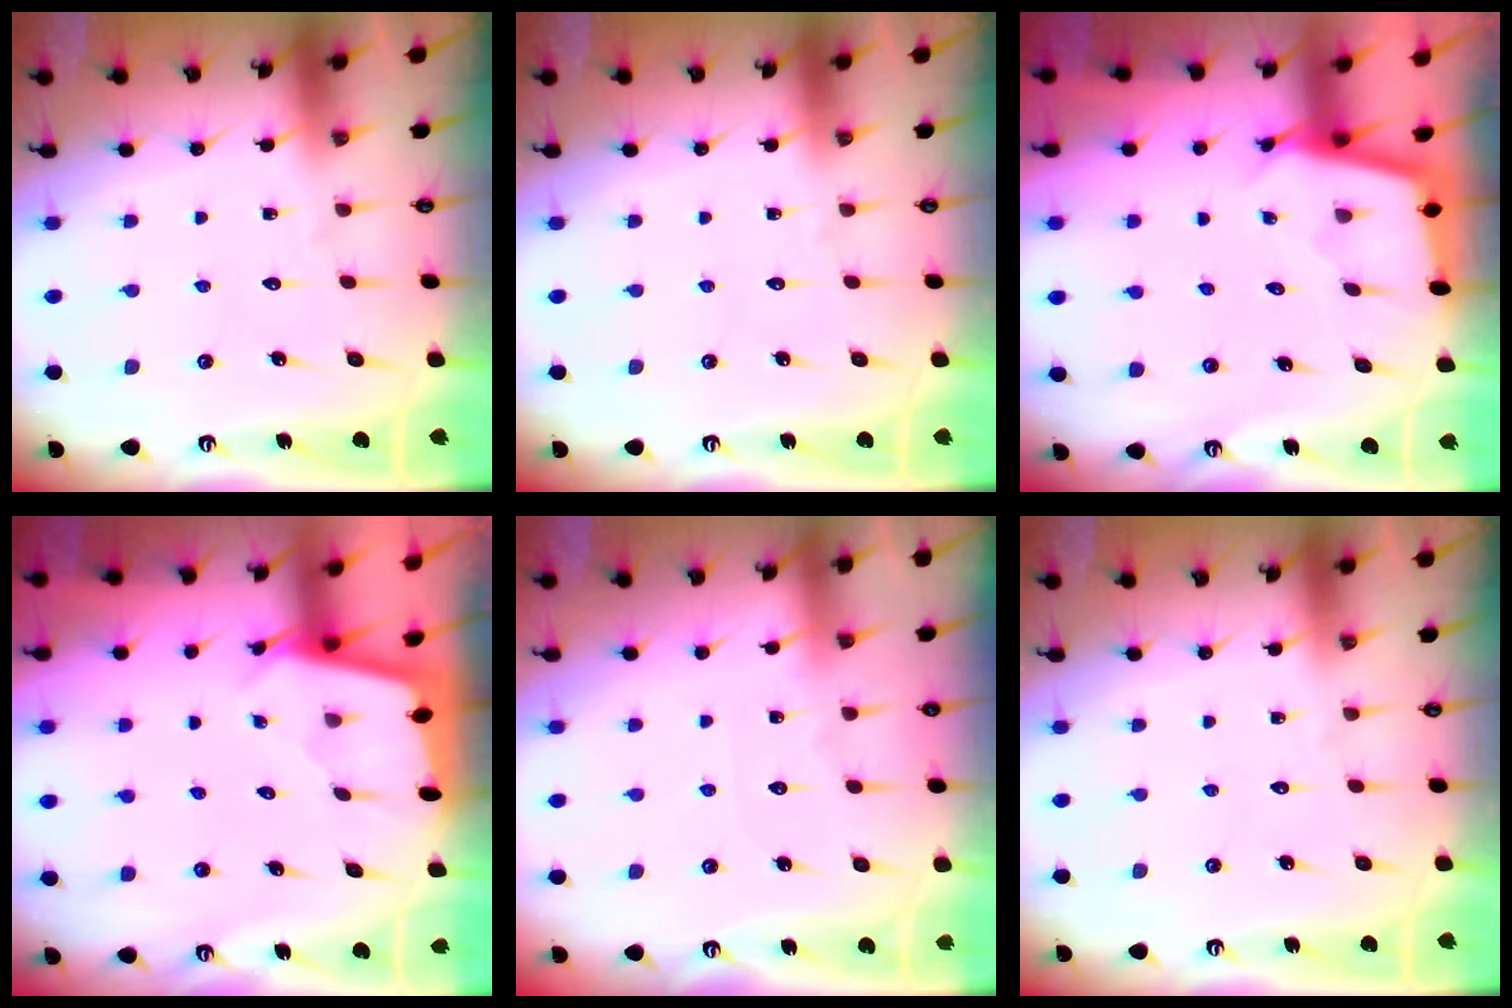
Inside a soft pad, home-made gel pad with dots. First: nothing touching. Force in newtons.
{"total": 0.0}
{"total": 2.5, "press": 2.5, "slide": 0.2}
{"total": 1.8, "press": 1.8, "slide": 0.2}
{"total": 3.5, "press": 3.5, "slide": 0.5}
{"total": 0.0}